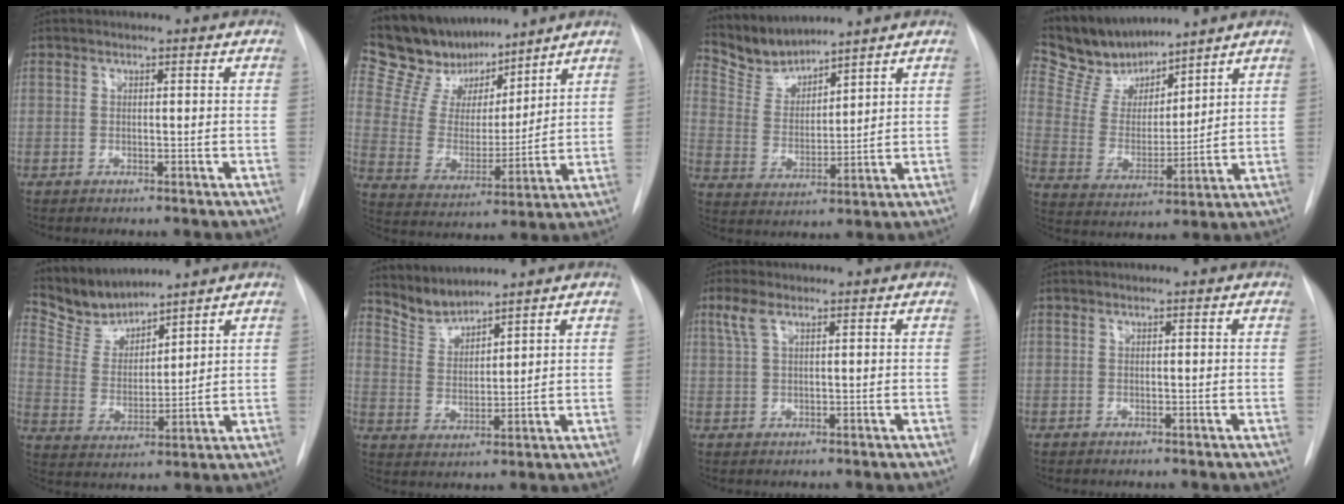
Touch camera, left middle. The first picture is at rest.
{"total": 15.1, "force": [13.4, 5.3, 4.3], "torque": [-0.079, 0.010, 0.254]}
{"total": 6.9, "force": [6.8, 0.8, 0.2], "torque": [-0.019, 0.002, 0.150]}
{"total": 11.1, "force": [10.4, 2.9, 2.5], "torque": [-0.064, 0.011, 0.211]}
{"total": 7.7, "force": [7.6, 1.2, 0.5], "torque": [-0.024, 0.003, 0.166]}
{"total": 4.9, "force": [4.9, 0.4, -0.1], "torque": [-0.006, 0.000, 0.107]}
{"total": 3.2, "force": [1.7, 1.0, 2.5], "torque": [-0.064, 0.016, 0.041]}
{"total": 0.0}